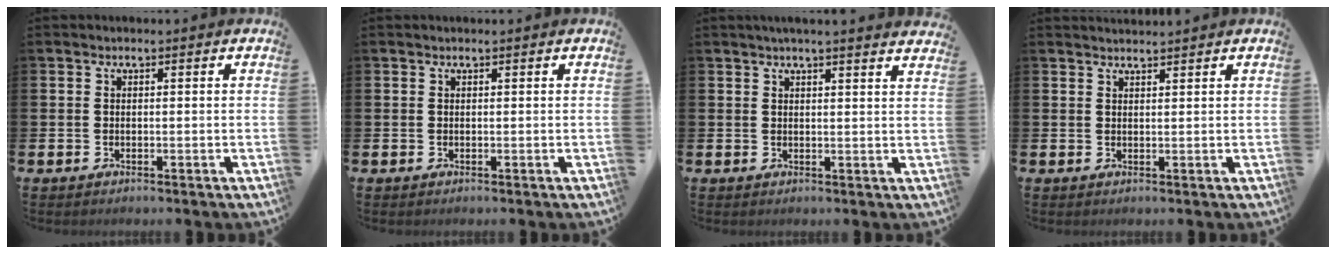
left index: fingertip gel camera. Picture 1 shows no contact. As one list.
[{"total": 0.0}, {"total": 2.8, "force": [2.7, -0.5, 0.4], "torque": [-0.008, -0.016, 0.048]}, {"total": 1.5, "force": [1.5, 0.0, 0.1], "torque": [-0.001, -0.006, 0.026]}]